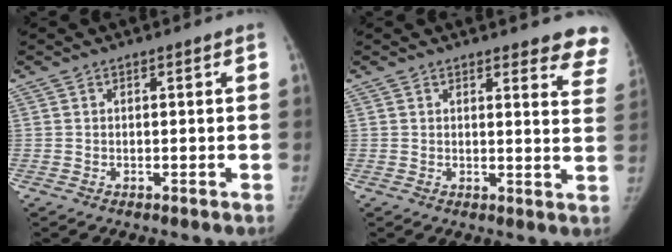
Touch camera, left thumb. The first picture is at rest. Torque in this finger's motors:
{"motor_torque": [0.10, 0.01, 0.03, 0.49, -0.04]}